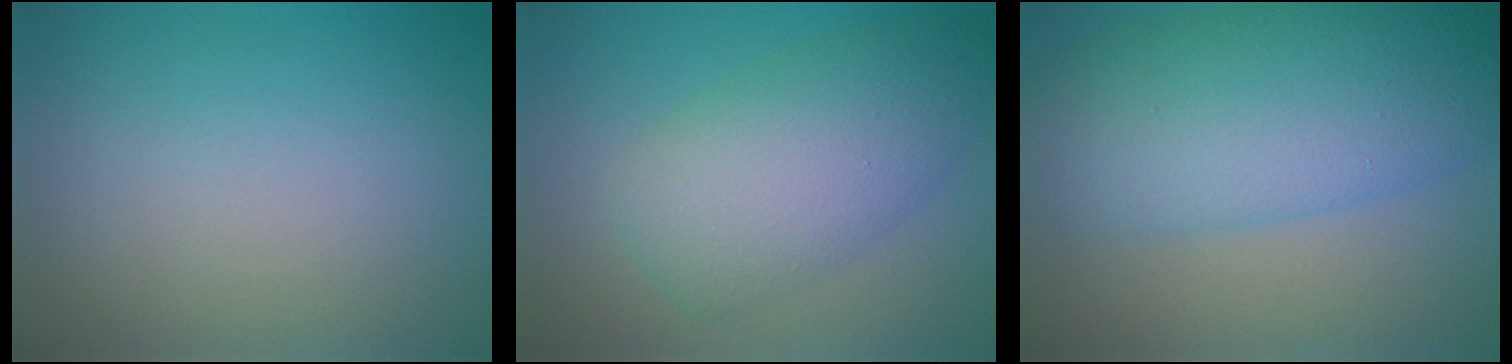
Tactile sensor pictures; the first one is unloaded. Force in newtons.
{"total": 6.9, "press": 6.9, "slide": 0.4}
{"total": 9.7, "press": 9.7, "slide": 0.1}